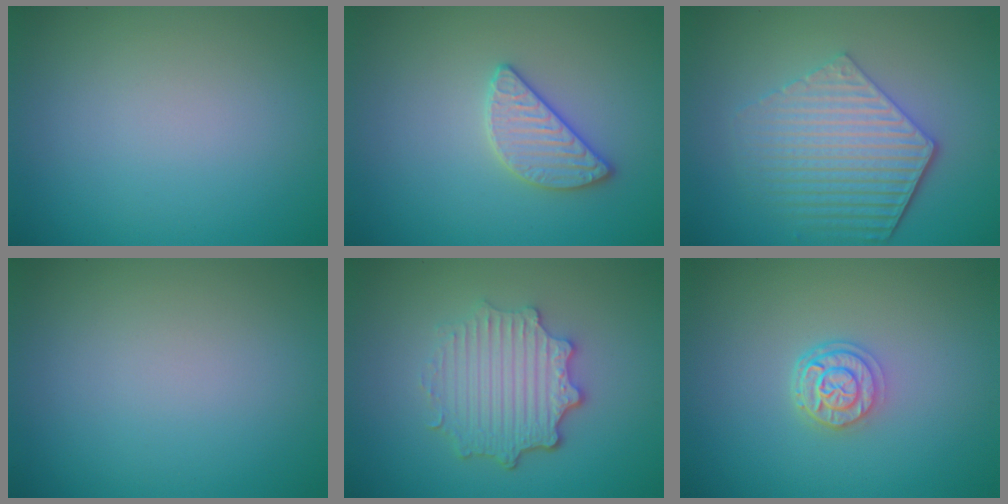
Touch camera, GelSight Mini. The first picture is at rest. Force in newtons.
{"total": 2.6, "press": 2.6, "slide": 0.4}
{"total": 5.6, "press": 4.3, "slide": 3.6}
{"total": 0.0}
{"total": 4.8, "press": 3.7, "slide": 3.1}
{"total": 2.6, "press": 2.1, "slide": 1.5}